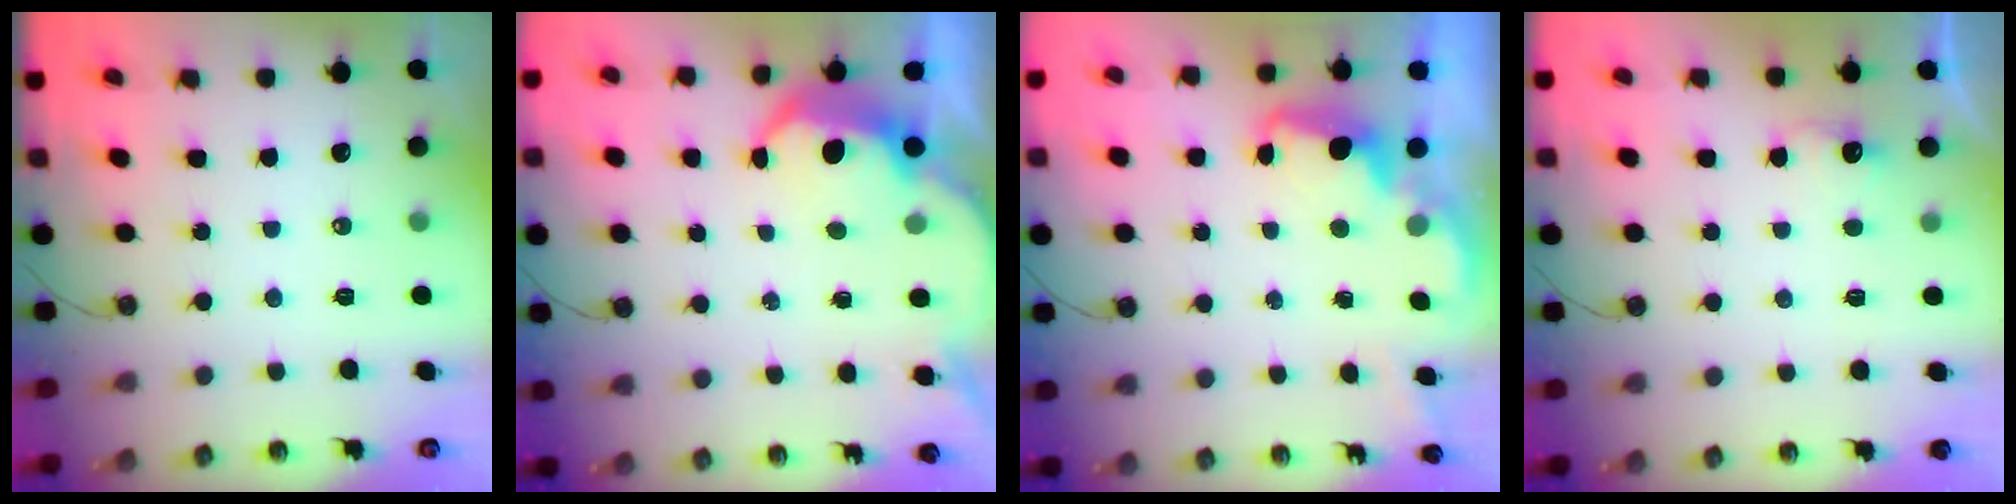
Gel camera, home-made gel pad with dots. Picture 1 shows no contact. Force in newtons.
{"total": 5.7, "press": 5.7, "slide": 0.6}
{"total": 2.5, "press": 2.4, "slide": 0.5}
{"total": 2.9, "press": 2.8, "slide": 0.9}